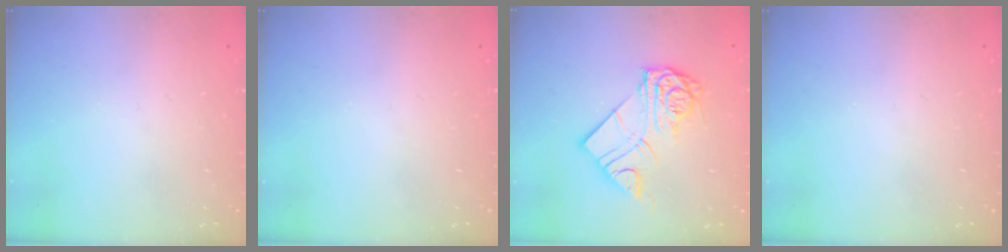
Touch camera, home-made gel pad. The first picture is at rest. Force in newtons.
{"total": 0.0}
{"total": 11.3, "press": 11.3, "slide": 0.8}
{"total": 0.0}